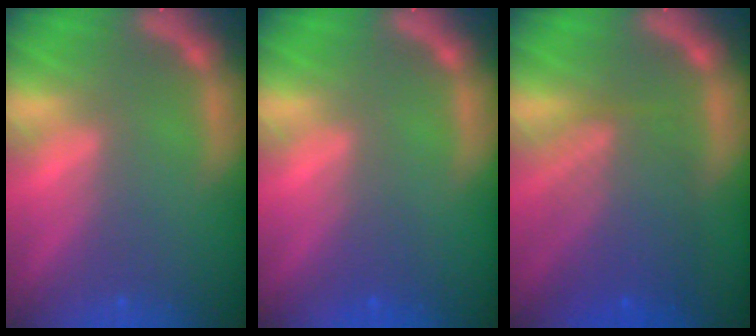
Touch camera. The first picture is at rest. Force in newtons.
{"total": 1.5}
{"total": 7.1}